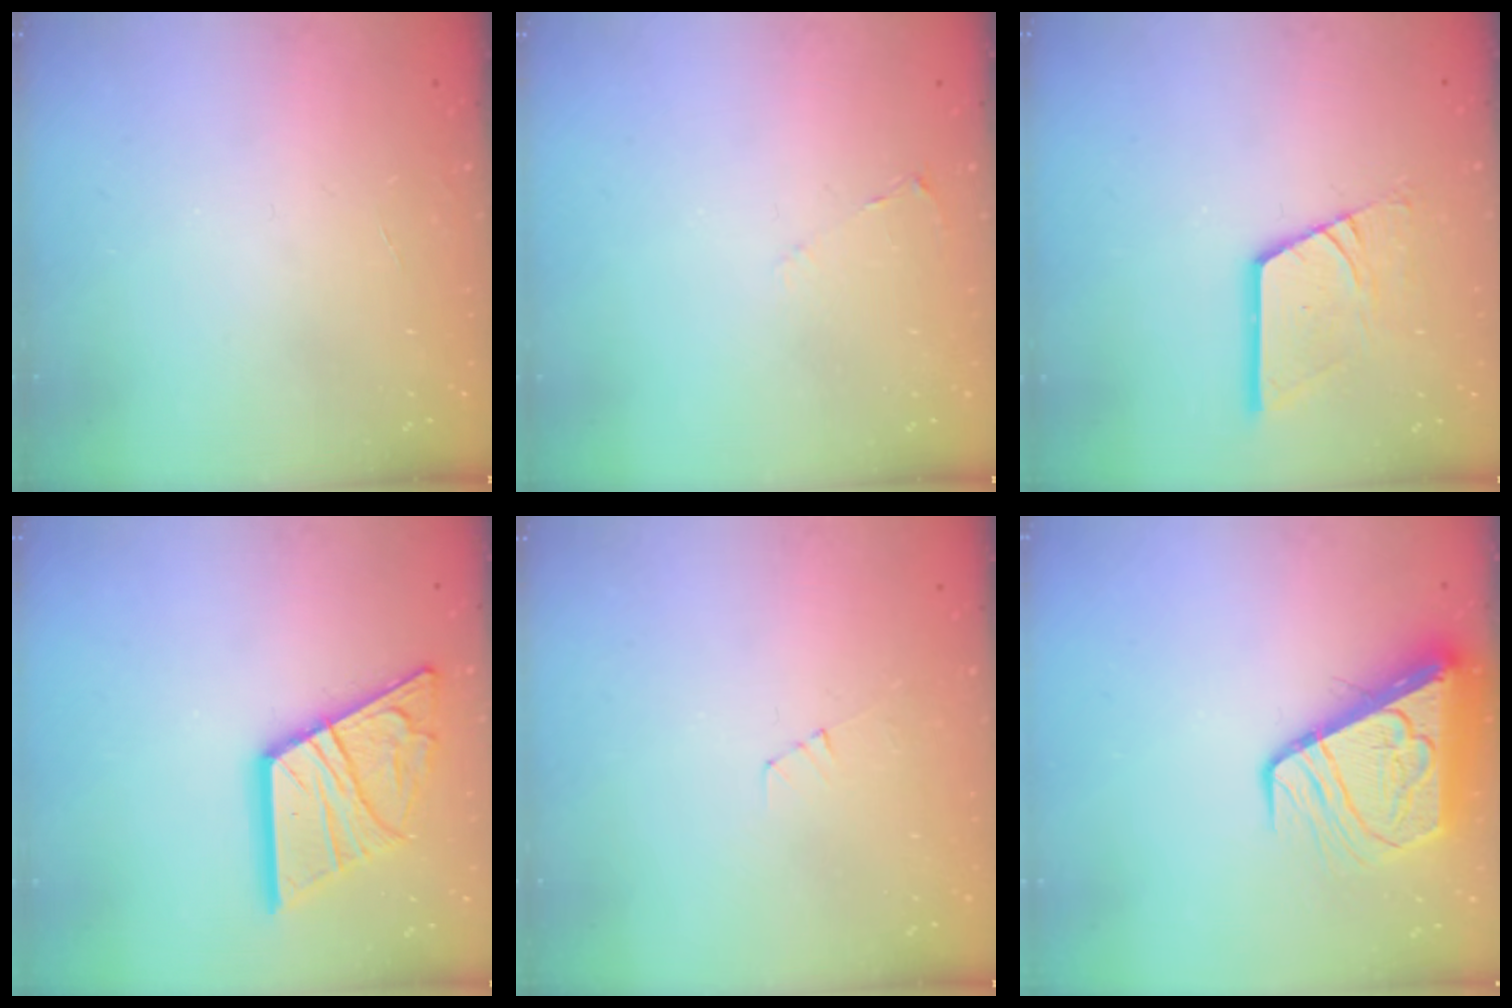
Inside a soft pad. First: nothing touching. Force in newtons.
{"total": 2.4, "press": 2.3, "slide": 0.4}
{"total": 12.6, "press": 12.5, "slide": 1.3}
{"total": 19.1, "press": 18.9, "slide": 2.2}
{"total": 3.8, "press": 3.8, "slide": 0.3}
{"total": 11.4, "press": 11.3, "slide": 1.4}